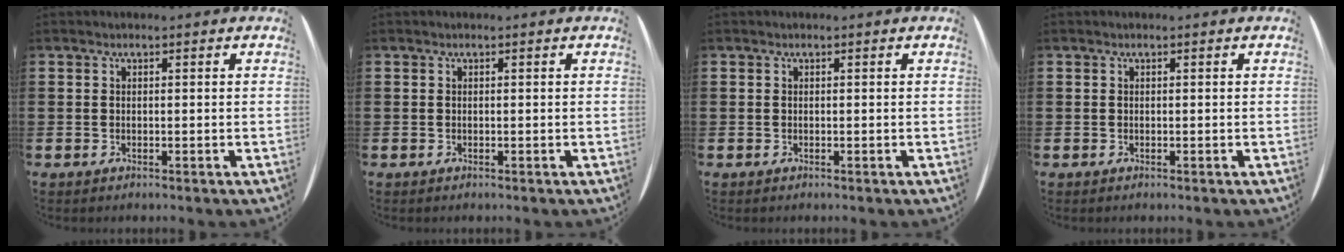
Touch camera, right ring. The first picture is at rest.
{"total": 0.0}
{"total": 0.0}
{"total": 0.0}